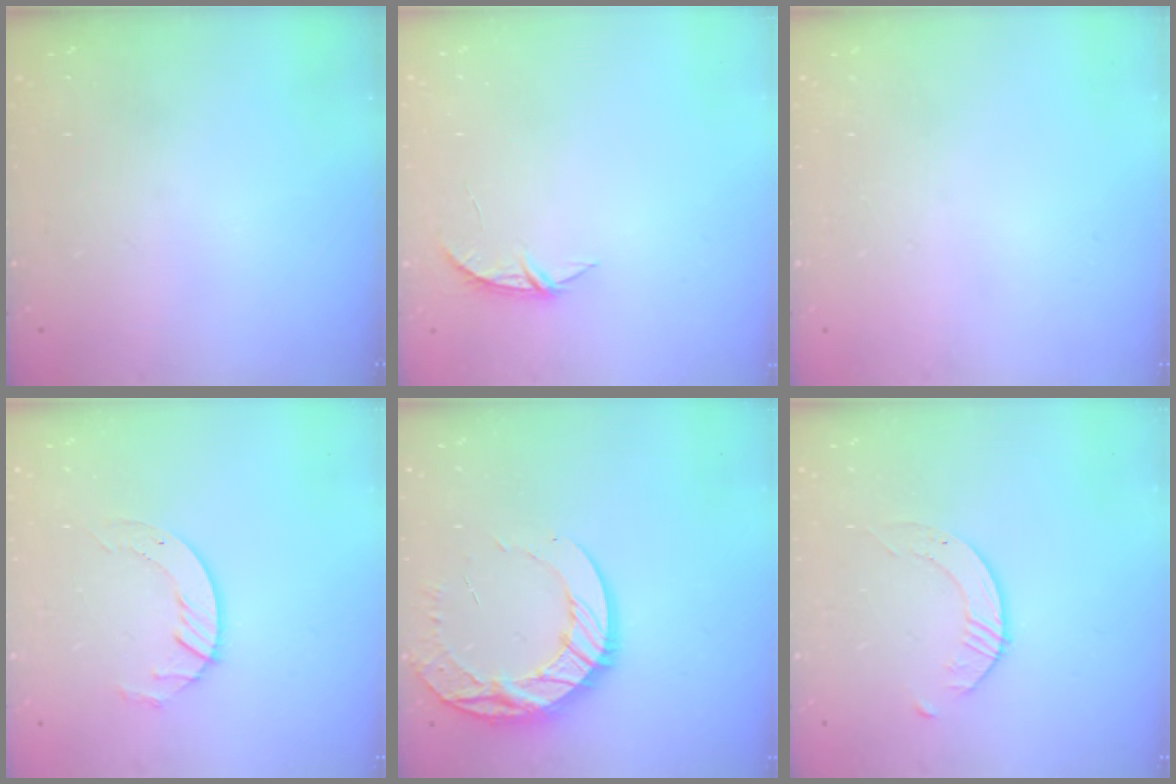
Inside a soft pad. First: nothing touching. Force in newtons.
{"total": 4.2, "press": 4.2, "slide": 0.5}
{"total": 0.0}
{"total": 5.7, "press": 5.7, "slide": 0.4}
{"total": 14.7, "press": 14.6, "slide": 1.3}
{"total": 2.8, "press": 2.8, "slide": 0.3}